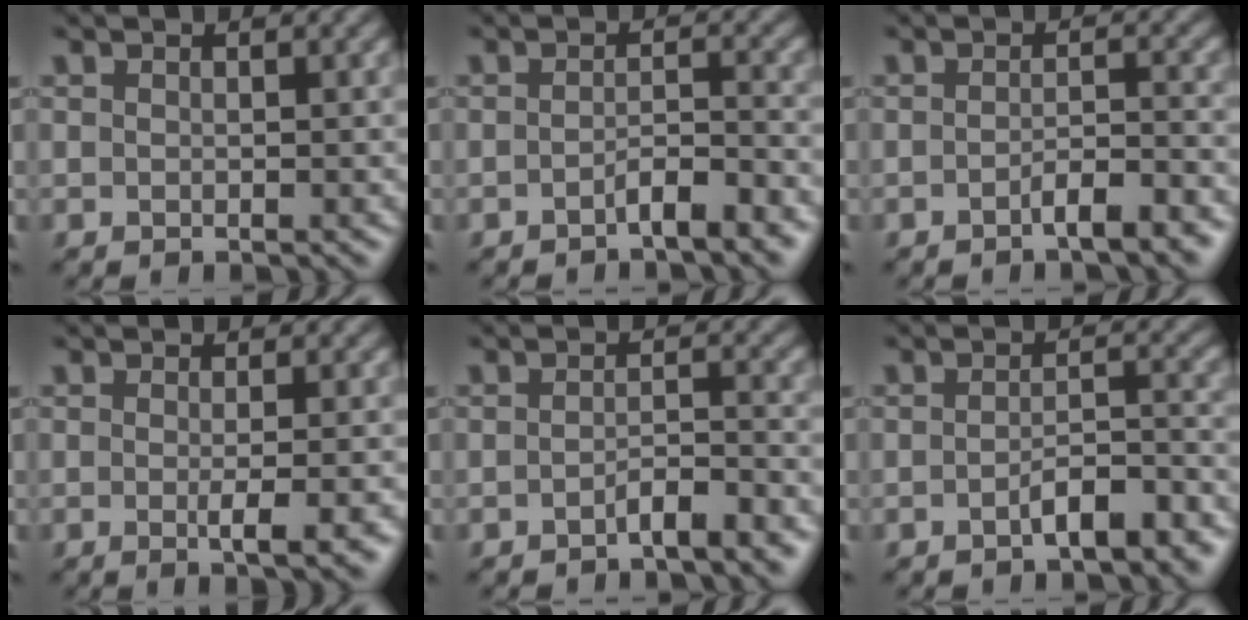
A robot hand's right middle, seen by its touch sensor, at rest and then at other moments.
{"total": 2.8, "force": [-1.7, 0.6, 2.1], "torque": [-0.034, 0.008, -0.034]}
{"total": 3.2, "force": [-1.8, 0.8, 2.4], "torque": [-0.037, 0.007, -0.034]}
{"total": 3.4, "force": [-0.7, 0.9, 3.2], "torque": [-0.039, -0.002, -0.011]}
{"total": 2.6, "force": [-1.8, 0.5, 1.8], "torque": [-0.029, 0.008, -0.034]}
{"total": 4.2, "force": [-2.4, 1.4, 3.2], "torque": [-0.053, 0.004, -0.038]}